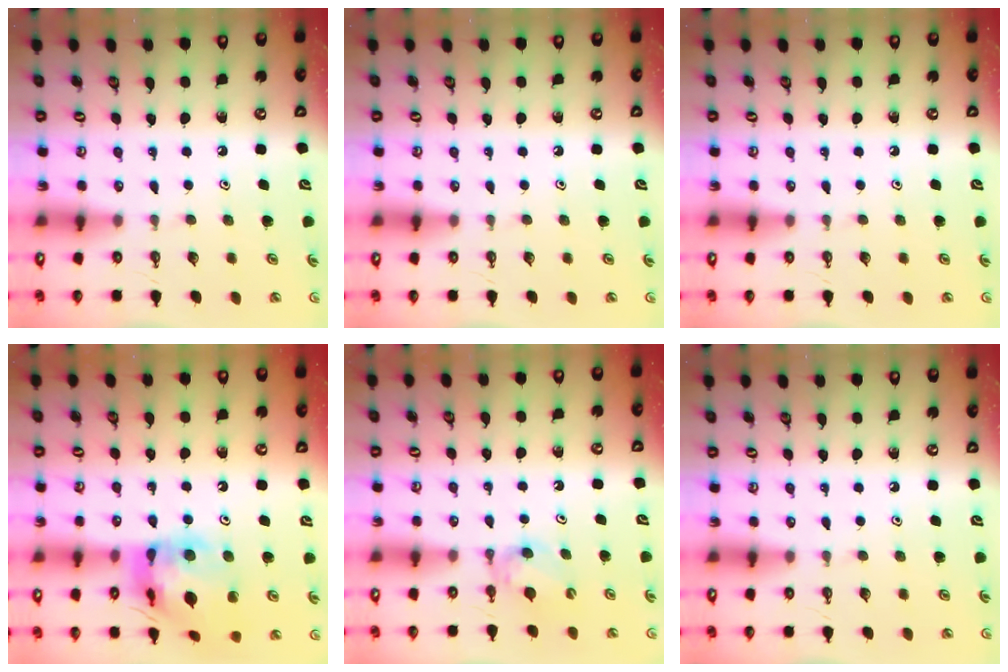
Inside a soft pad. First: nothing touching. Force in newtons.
{"total": 0.0}
{"total": 0.0}
{"total": 14.8, "press": 14.7, "slide": 1.7}
{"total": 4.5, "press": 4.5, "slide": 0.6}
{"total": 0.0}